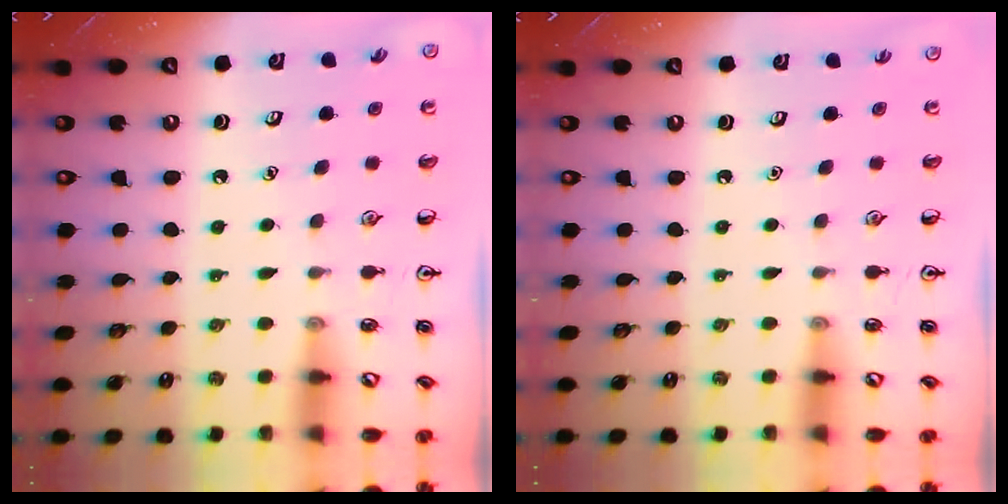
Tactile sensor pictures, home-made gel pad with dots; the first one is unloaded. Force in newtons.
{"total": 0.0}